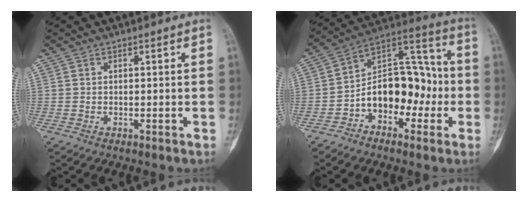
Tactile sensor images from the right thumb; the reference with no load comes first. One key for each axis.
{"total": 15.8, "fx": -3.7, "fy": 10.2, "fz": 11.5, "tx": -0.144, "ty": 0.062, "tz": -0.067}